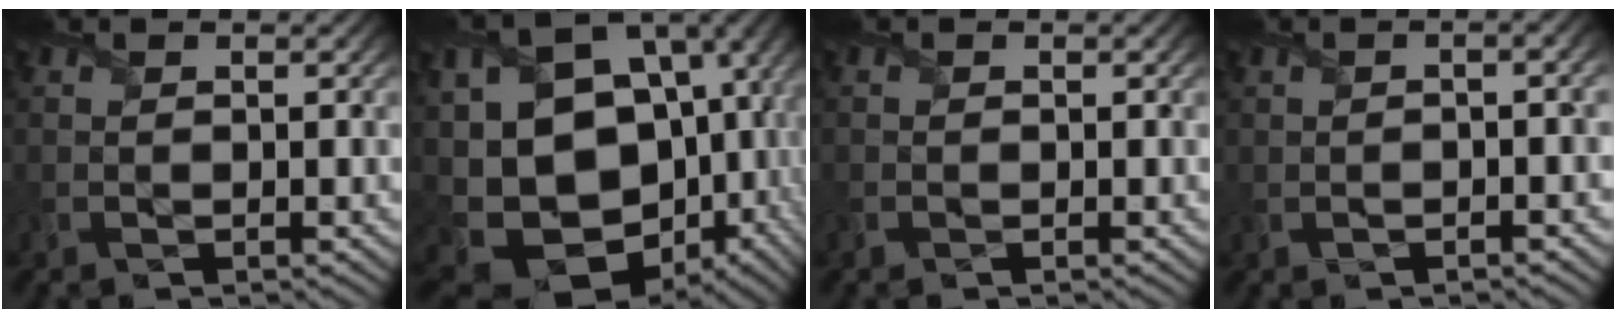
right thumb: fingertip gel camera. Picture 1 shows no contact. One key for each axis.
{"total": 19.6, "fx": -0.6, "fy": 13.7, "fz": 14.0, "tx": -0.280, "ty": -0.045, "tz": 0.060}
{"total": 0.5, "fx": -0.4, "fy": 0.3, "fz": 0.2, "tx": -0.006, "ty": -0.001, "tz": -0.008}
{"total": 3.4, "fx": -0.6, "fy": 0.6, "fz": 3.3, "tx": -0.048, "ty": 0.003, "tz": -0.007}